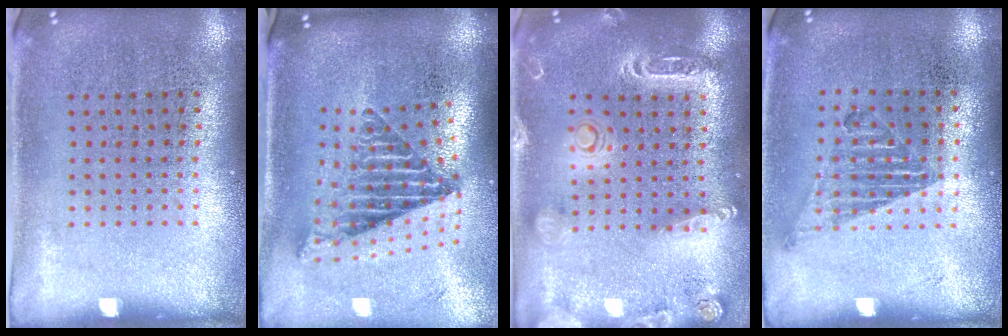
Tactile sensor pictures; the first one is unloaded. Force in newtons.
{"total": 2.6, "press": 1.6, "slide": 2.0}
{"total": 2.0, "press": 1.9, "slide": 0.6}
{"total": 1.0, "press": 0.9, "slide": 0.4}